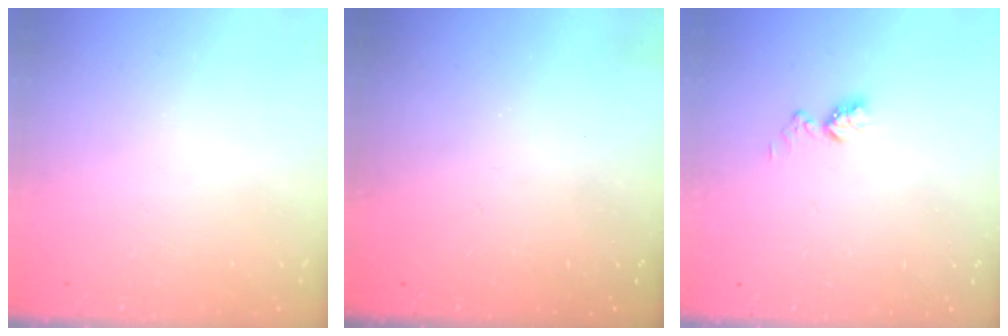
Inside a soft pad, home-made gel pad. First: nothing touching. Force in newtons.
{"total": 0.0}
{"total": 5.7, "press": 5.6, "slide": 0.7}